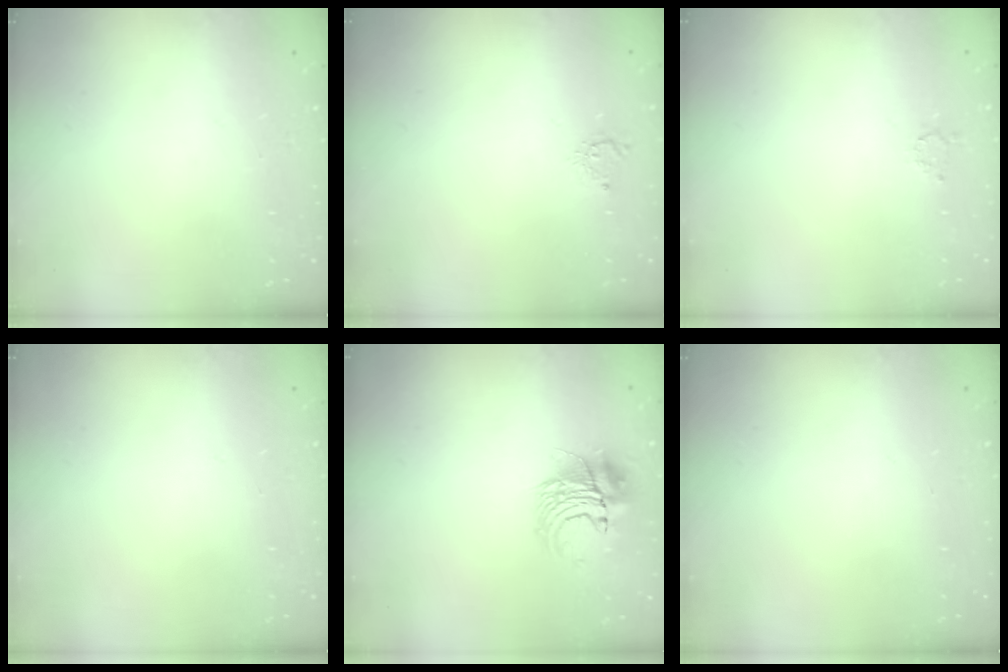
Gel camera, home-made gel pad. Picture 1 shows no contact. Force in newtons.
{"total": 3.7, "press": 3.7, "slide": 0.4}
{"total": 1.7, "press": 1.7, "slide": 0.3}
{"total": 0.0}
{"total": 10.9, "press": 10.8, "slide": 1.5}
{"total": 0.0}